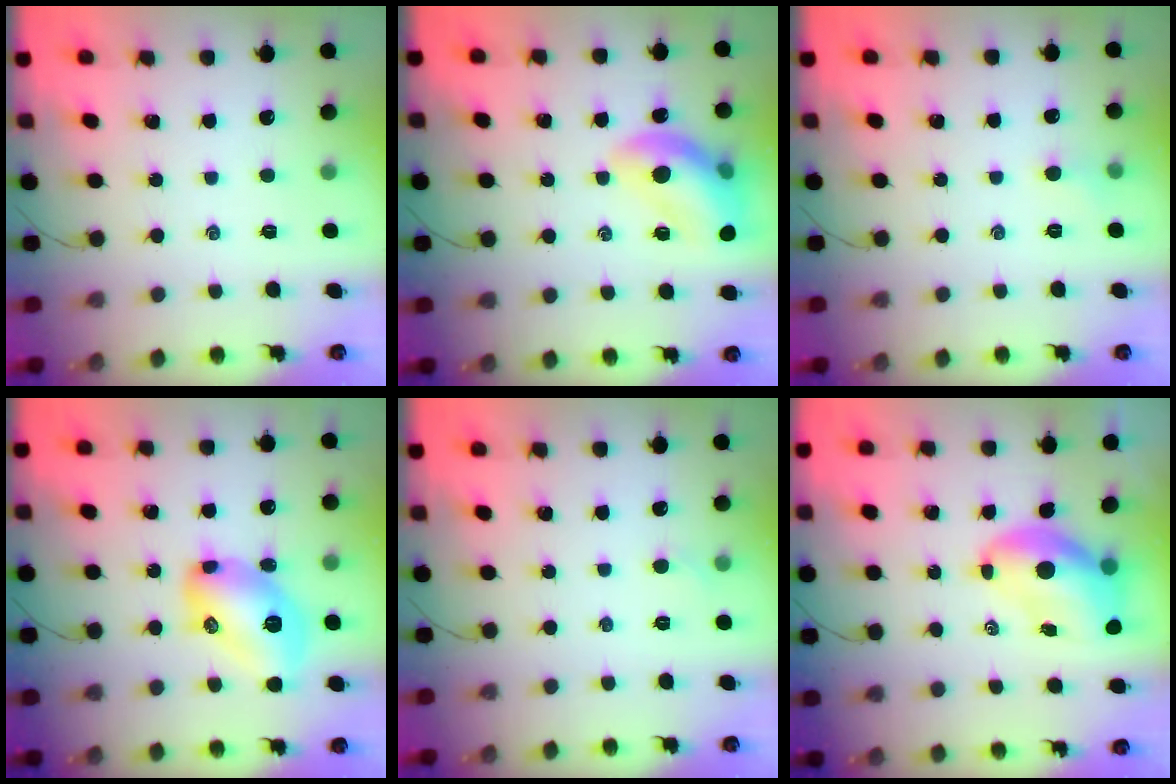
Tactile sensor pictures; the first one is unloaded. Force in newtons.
{"total": 16.1, "press": 15.9, "slide": 1.9}
{"total": 4.1, "press": 3.9, "slide": 1.3}
{"total": 14.6, "press": 14.6, "slide": 0.7}
{"total": 2.7, "press": 2.5, "slide": 0.9}
{"total": 9.5, "press": 9.0, "slide": 3.0}